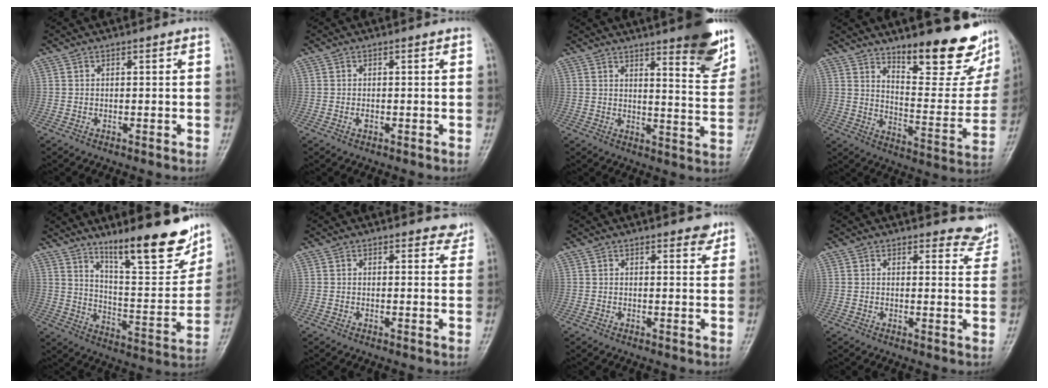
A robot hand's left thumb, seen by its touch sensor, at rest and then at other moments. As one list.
[{"total": 0.8, "force": [-0.1, 0.5, 0.7], "torque": [-0.009, 0.000, -0.001]}, {"total": 12.5, "force": [8.6, 2.5, 8.8], "torque": [-0.089, -0.059, 0.112]}, {"total": 21.2, "force": [14.7, 6.7, 13.8], "torque": [-0.141, -0.103, 0.215]}, {"total": 18.4, "force": [13.0, 4.3, 12.4], "torque": [-0.141, -0.084, 0.209]}, {"total": 3.1, "force": [2.7, 1.4, 0.5], "torque": [0.021, -0.015, 0.017]}, {"total": 2.8, "force": [2.1, 1.1, 1.5], "torque": [-0.006, -0.012, 0.025]}, {"total": 4.7, "force": [4.5, 1.5, 0.1], "torque": [0.028, -0.036, 0.037]}]